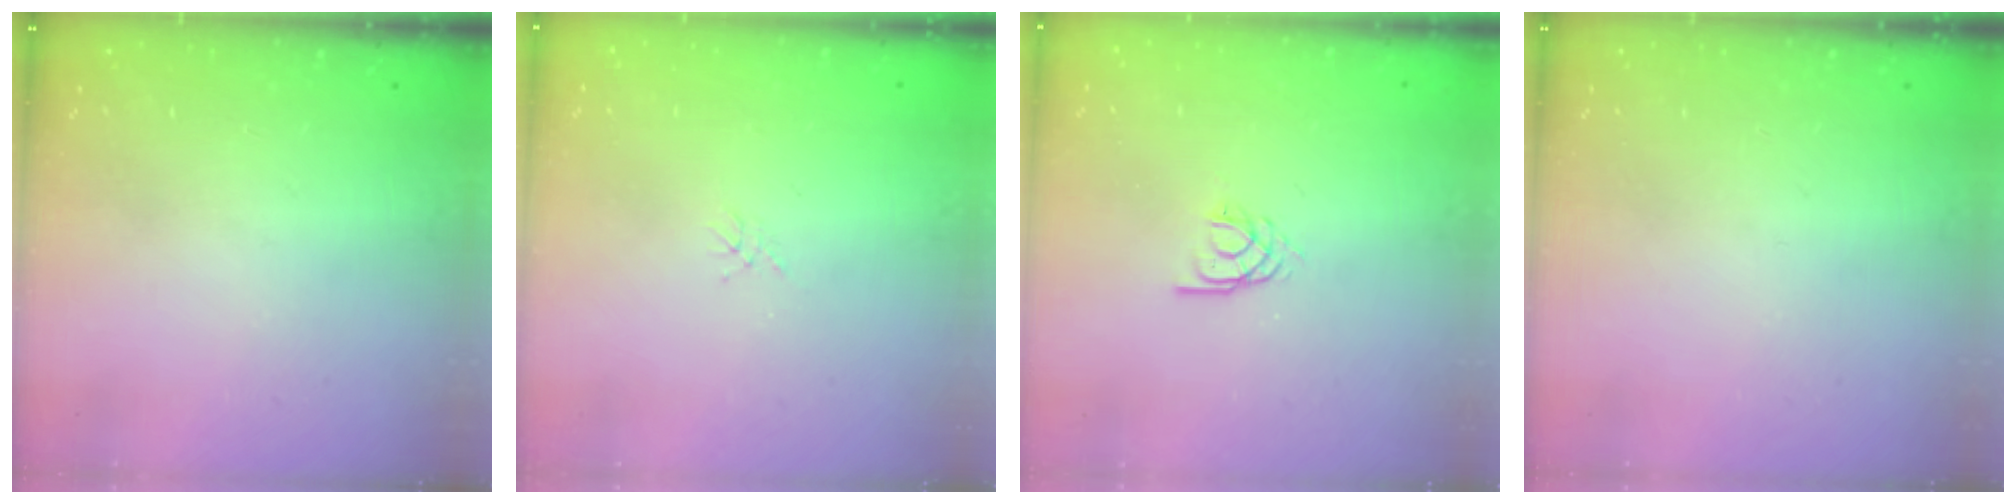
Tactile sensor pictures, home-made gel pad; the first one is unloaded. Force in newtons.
{"total": 0.0}
{"total": 2.3, "press": 2.3, "slide": 0.2}
{"total": 0.0}